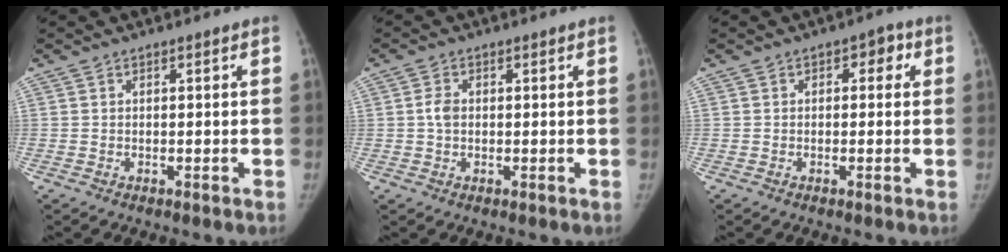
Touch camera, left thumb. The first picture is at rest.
{"total": 2.3, "force": [0.2, 1.7, 1.5], "torque": [-0.026, 0.002, 0.000]}
{"total": 3.0, "force": [0.7, 2.0, 2.2], "torque": [0.001, 0.005, -0.001]}